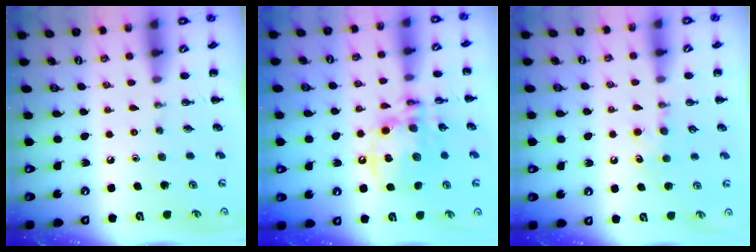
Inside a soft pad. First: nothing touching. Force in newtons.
{"total": 14.5, "press": 14.2, "slide": 2.7}
{"total": 6.0, "press": 5.8, "slide": 1.7}